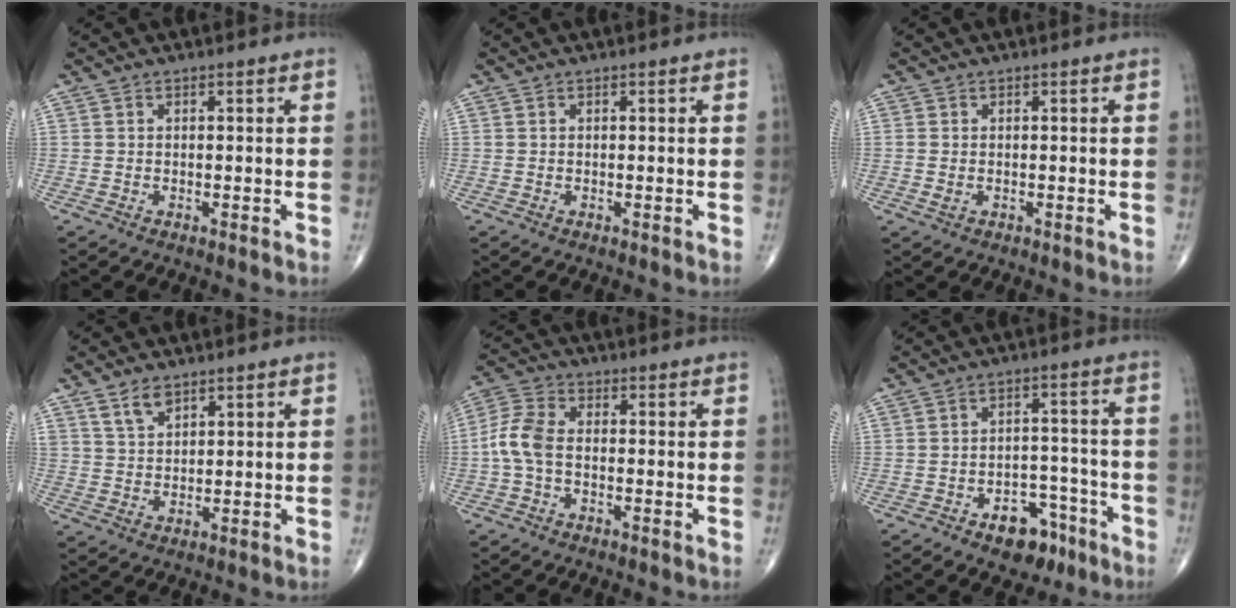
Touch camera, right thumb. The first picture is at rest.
{"total": 0.0}
{"total": 0.9, "force": [-0.1, 0.7, 0.6], "torque": [-0.012, 0.001, -0.001]}
{"total": 4.2, "force": [3.0, 2.1, 2.1], "torque": [-0.031, -0.018, 0.062]}
{"total": 6.4, "force": [-1.1, 3.6, 5.2], "torque": [-0.119, 0.018, -0.031]}
{"total": 8.3, "force": [-5.1, 5.2, 4.1], "torque": [-0.020, 0.049, -0.069]}